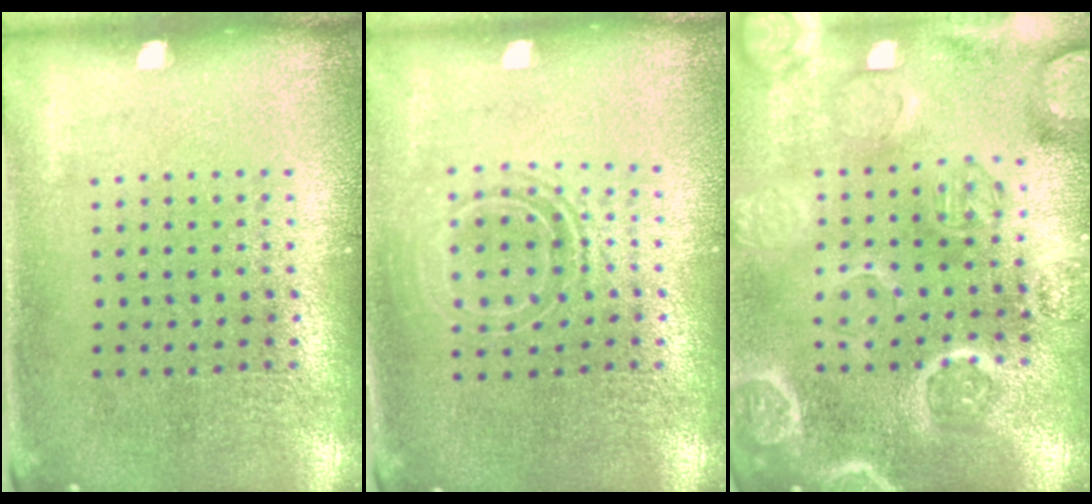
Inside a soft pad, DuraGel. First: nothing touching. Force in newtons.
{"total": 1.5, "press": 1.2, "slide": 0.9}
{"total": 3.9, "press": 3.6, "slide": 1.4}